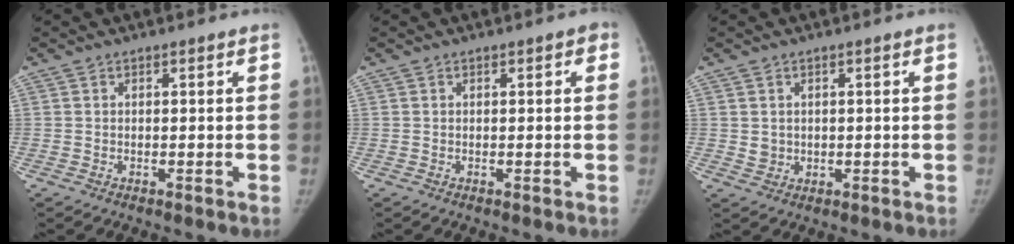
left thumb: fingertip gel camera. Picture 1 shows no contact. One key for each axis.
{"total": 1.6, "fx": 0.5, "fy": 0.8, "fz": 1.3, "tx": -0.009, "ty": 0.005, "tz": 0.003}
{"total": 2.0, "fx": 0.3, "fy": 1.9, "fz": 0.6, "tx": -0.002, "ty": -0.003, "tz": 0.012}